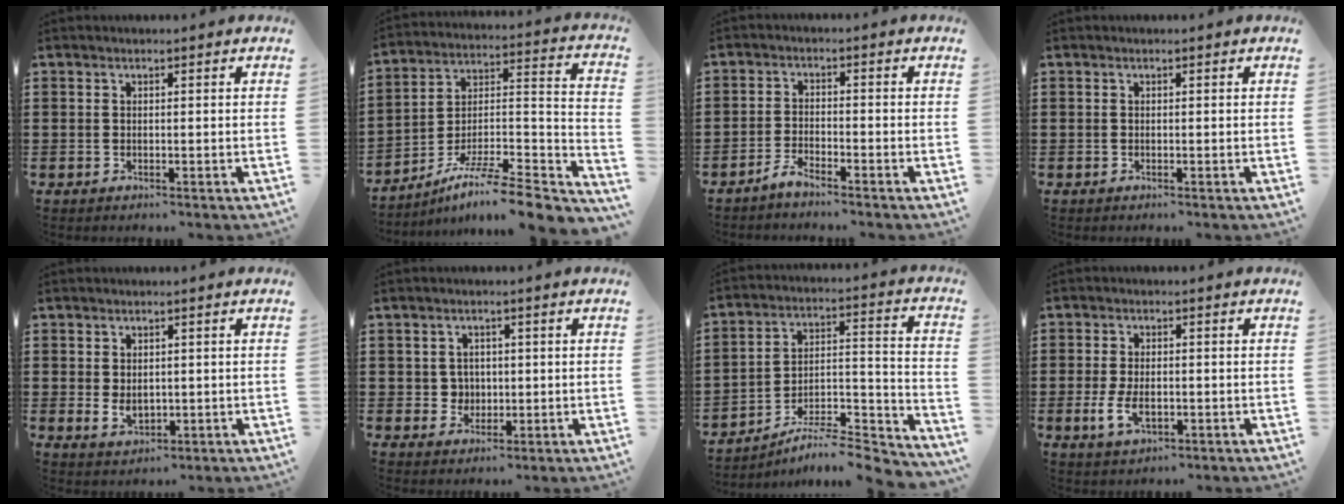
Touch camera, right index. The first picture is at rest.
{"total": 9.3, "force": [-7.2, 1.1, 5.8], "torque": [-0.089, 0.005, -0.141]}
{"total": 2.5, "force": [-2.4, 0.2, 0.7], "torque": [-0.023, 0.004, -0.050]}
{"total": 0.0}
{"total": 2.7, "force": [0.1, 1.9, 1.9], "torque": [-0.032, 0.001, 0.000]}
{"total": 2.9, "force": [0.0, 2.8, 0.9], "torque": [-0.028, 0.010, -0.003]}
{"total": 6.5, "force": [-5.9, 0.7, 2.7], "torque": [-0.038, -0.003, -0.118]}
{"total": 4.3, "force": [-0.9, 2.3, 3.5], "torque": [-0.077, -0.004, -0.017]}